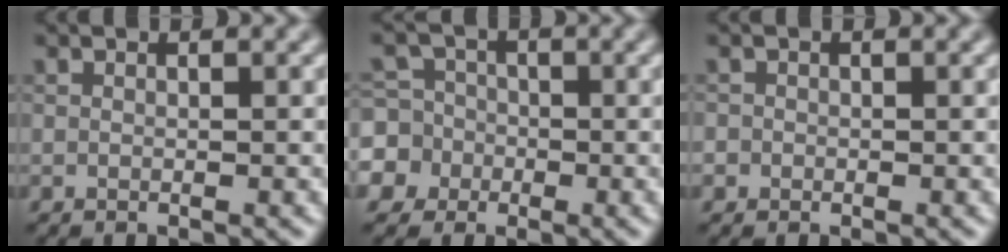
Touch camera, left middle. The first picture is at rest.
{"total": 7.4, "force": [-1.6, 7.1, 1.4], "torque": [-0.042, 0.016, -0.058]}
{"total": 0.8, "force": [-0.6, 0.5, -0.3], "torque": [0.005, -0.004, -0.007]}